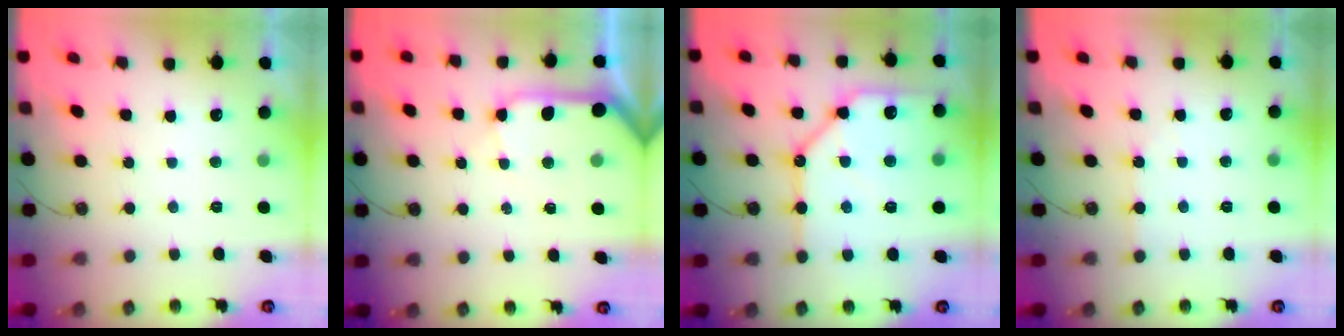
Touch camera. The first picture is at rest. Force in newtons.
{"total": 10.8, "press": 10.7, "slide": 1.4}
{"total": 16.1, "press": 16.0, "slide": 1.7}
{"total": 2.7, "press": 2.7, "slide": 0.4}